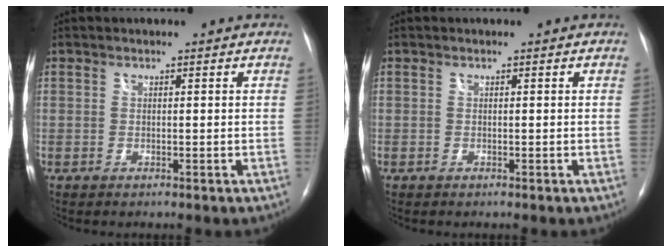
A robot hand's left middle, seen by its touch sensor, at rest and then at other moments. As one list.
[{"total": 0.0}]